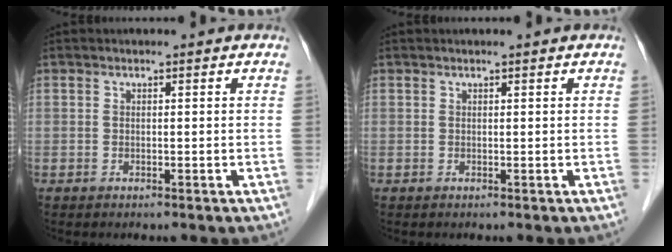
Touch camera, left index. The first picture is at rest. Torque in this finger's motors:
{"motor_torque": [0.21, 0.05, -0.09, -0.01]}